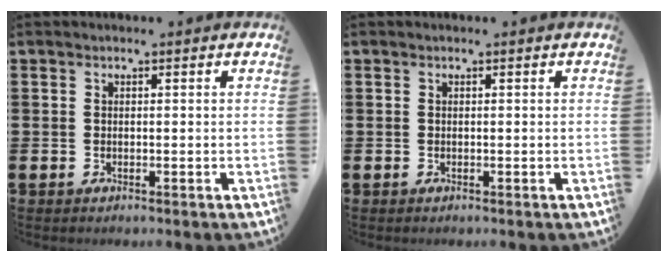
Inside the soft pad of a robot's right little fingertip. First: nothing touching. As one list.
[{"total": 0.0}]